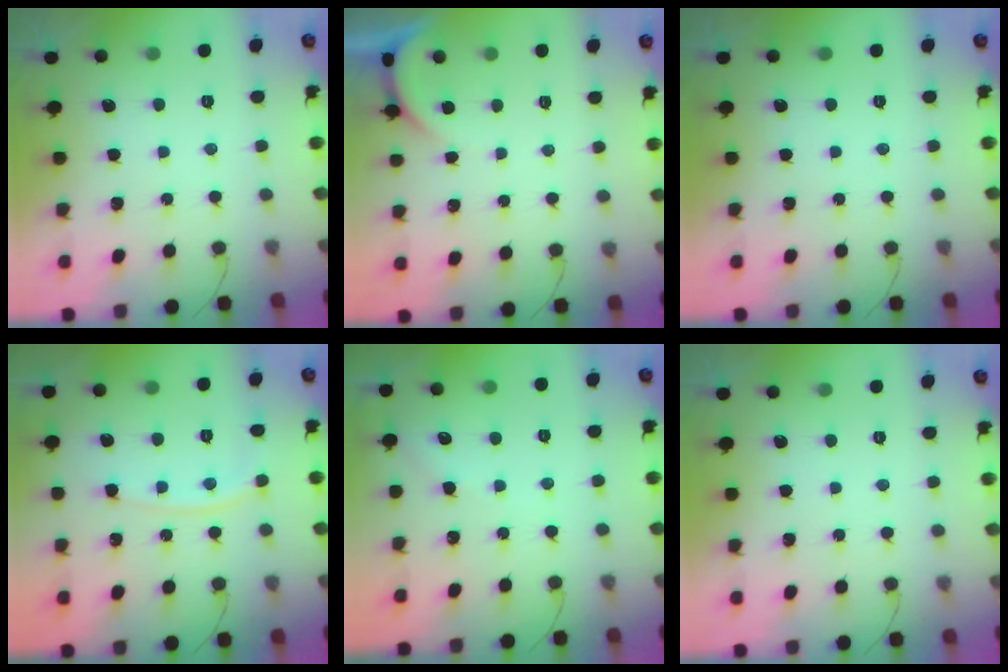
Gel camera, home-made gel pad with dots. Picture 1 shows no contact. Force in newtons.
{"total": 2.0, "press": 2.0, "slide": 0.2}
{"total": 0.0}
{"total": 7.8, "press": 7.7, "slide": 1.0}
{"total": 3.0, "press": 3.0, "slide": 0.4}
{"total": 0.0}